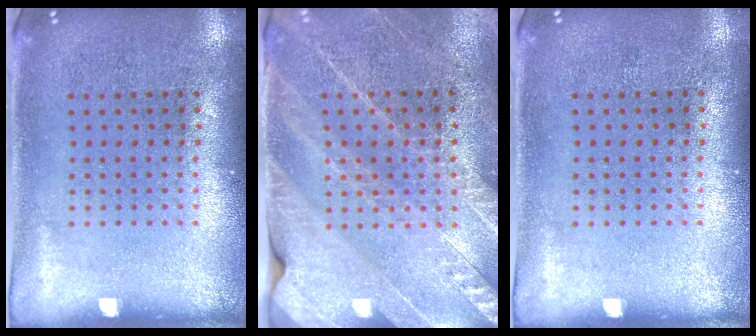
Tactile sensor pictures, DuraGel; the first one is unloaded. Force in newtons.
{"total": 2.7, "press": 2.7, "slide": 0.1}
{"total": 0.0}